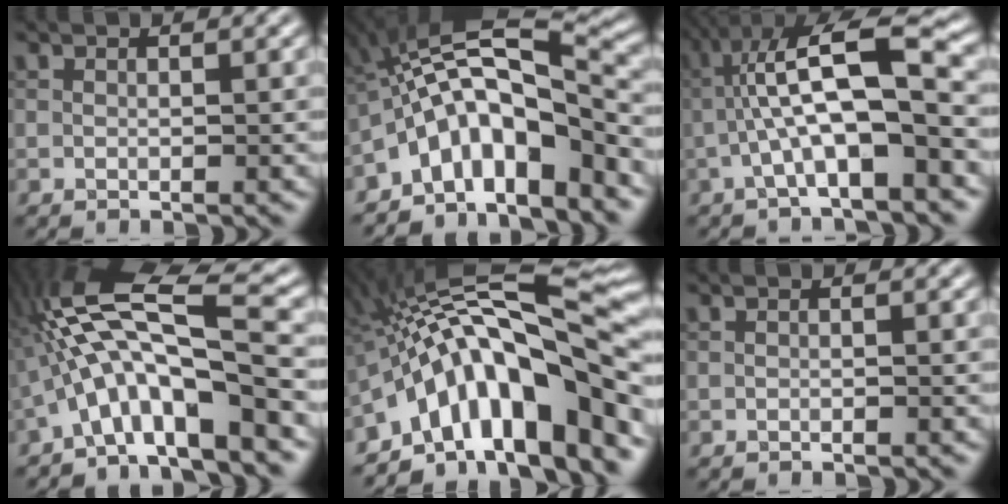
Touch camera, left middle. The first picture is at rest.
{"total": 10.3, "force": [-4.4, 4.0, 8.4], "torque": [-0.122, 0.024, -0.083]}
{"total": 8.6, "force": [-1.5, 2.0, 8.2], "torque": [-0.139, 0.027, -0.033]}
{"total": 11.5, "force": [-2.9, 2.6, 10.8], "torque": [-0.197, 0.026, -0.050]}
{"total": 15.7, "force": [-5.0, 5.3, 13.9], "torque": [-0.193, 0.041, -0.086]}
{"total": 0.0}